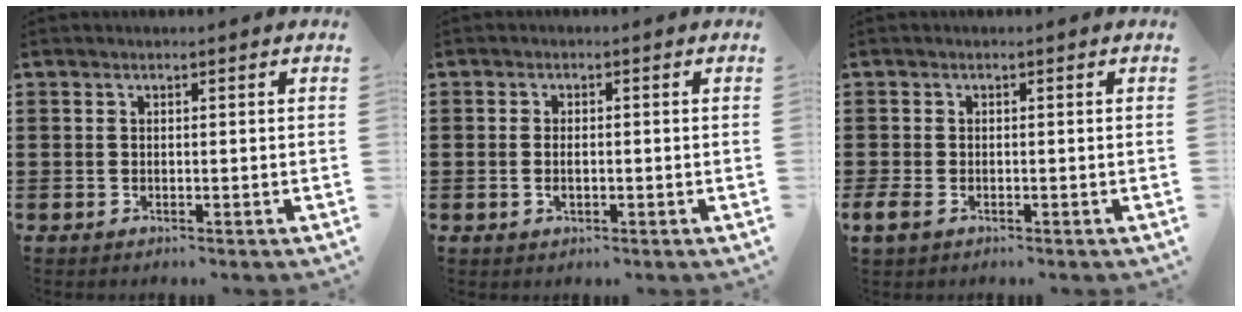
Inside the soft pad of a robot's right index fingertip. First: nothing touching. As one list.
[{"total": 2.0, "force": [-0.2, 1.0, 1.8], "torque": [-0.034, 0.002, -0.005]}, {"total": 1.5, "force": [-0.7, 1.0, 0.9], "torque": [-0.027, -0.003, -0.016]}]